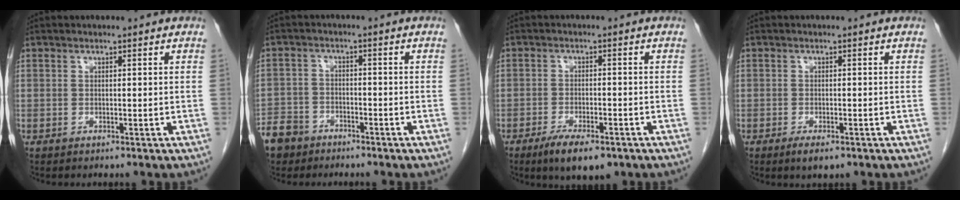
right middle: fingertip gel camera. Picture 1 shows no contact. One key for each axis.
{"total": 8.3, "fx": -5.9, "fy": 5.5, "fz": 1.6, "tx": -0.052, "ty": 0.003, "tz": -0.107}
{"total": 6.8, "fx": -4.5, "fy": 2.0, "fz": 4.6, "tx": -0.077, "ty": -0.011, "tz": -0.068}
{"total": 2.5, "fx": -1.5, "fy": 0.8, "fz": 1.8, "tx": -0.035, "ty": -0.005, "tz": -0.020}